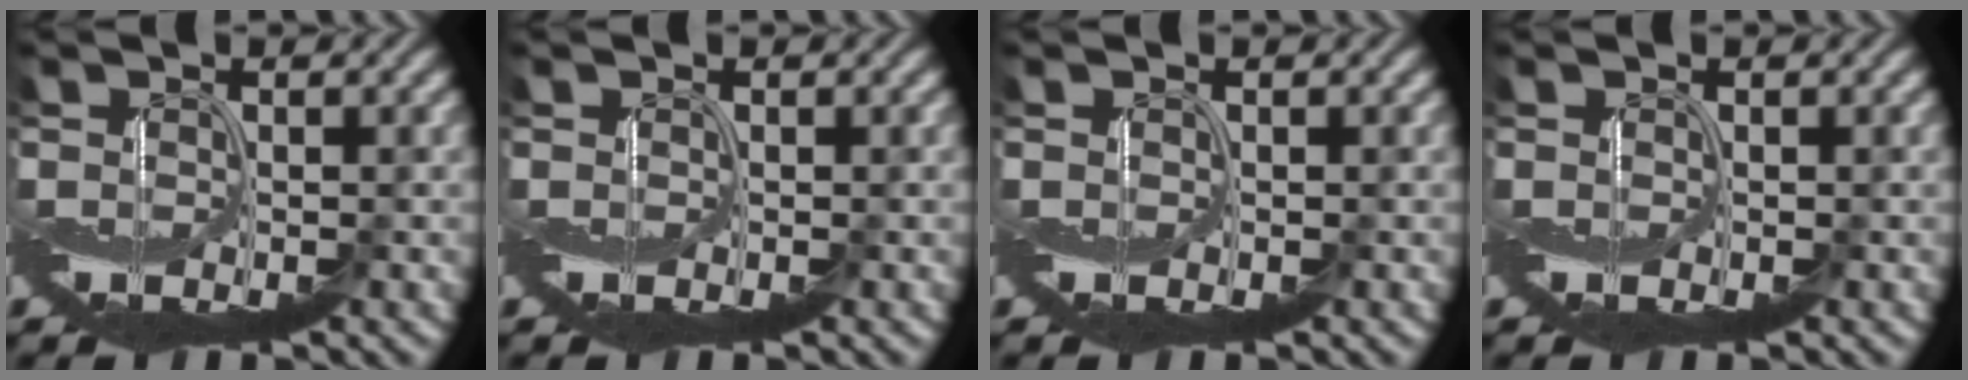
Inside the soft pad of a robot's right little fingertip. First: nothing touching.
{"total": 0.0}
{"total": 0.0}
{"total": 0.0}